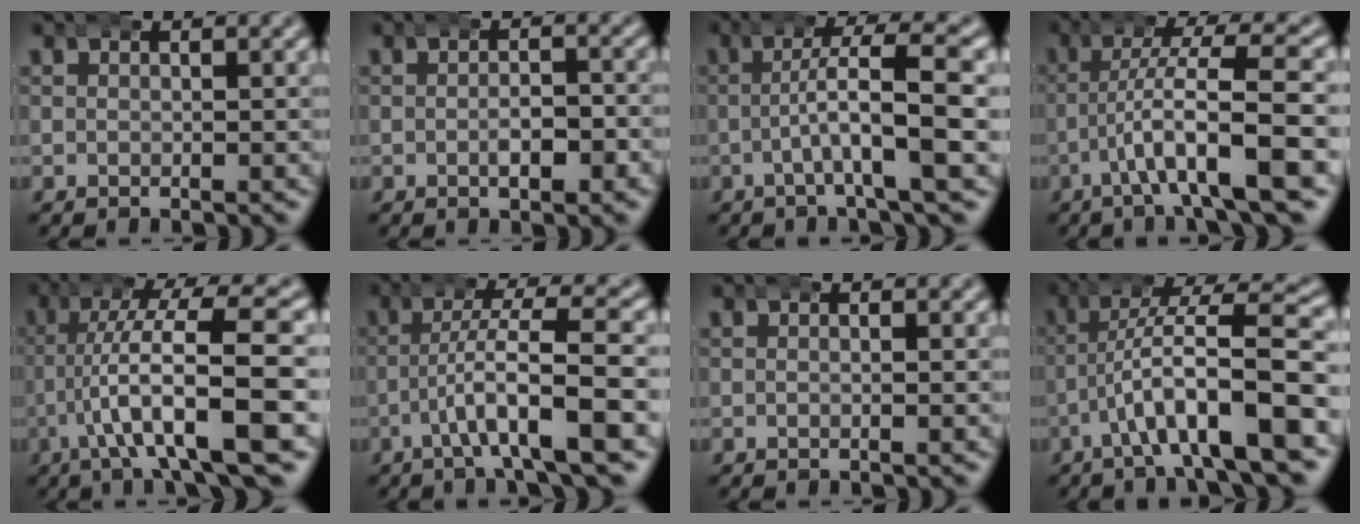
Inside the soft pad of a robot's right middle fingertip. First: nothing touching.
{"total": 2.8, "force": [-0.8, 1.5, 2.3], "torque": [-0.027, 0.003, -0.019]}
{"total": 4.6, "force": [-0.4, 0.2, 4.6], "torque": [-0.076, 0.011, -0.014]}
{"total": 7.0, "force": [-2.1, 1.3, 6.5], "torque": [-0.111, -0.001, -0.031]}
{"total": 8.7, "force": [-1.3, 1.9, 8.4], "torque": [-0.148, -0.002, -0.020]}
{"total": 5.9, "force": [-1.7, 1.1, 5.5], "torque": [-0.097, 0.001, -0.029]}
{"total": 0.7, "force": [0.0, 0.1, 0.7], "torque": [-0.010, 0.004, -0.004]}
{"total": 8.2, "force": [-1.6, 2.7, 7.6], "torque": [-0.125, -0.001, -0.023]}